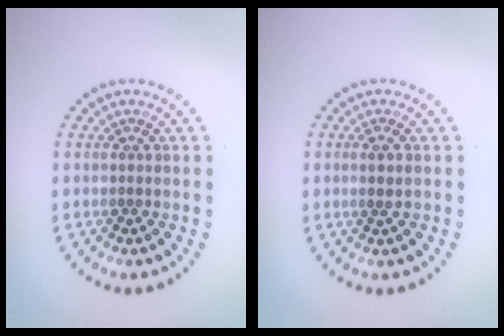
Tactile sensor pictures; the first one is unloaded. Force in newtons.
{"total": 0.8, "press": 0.6, "slide": 0.5}